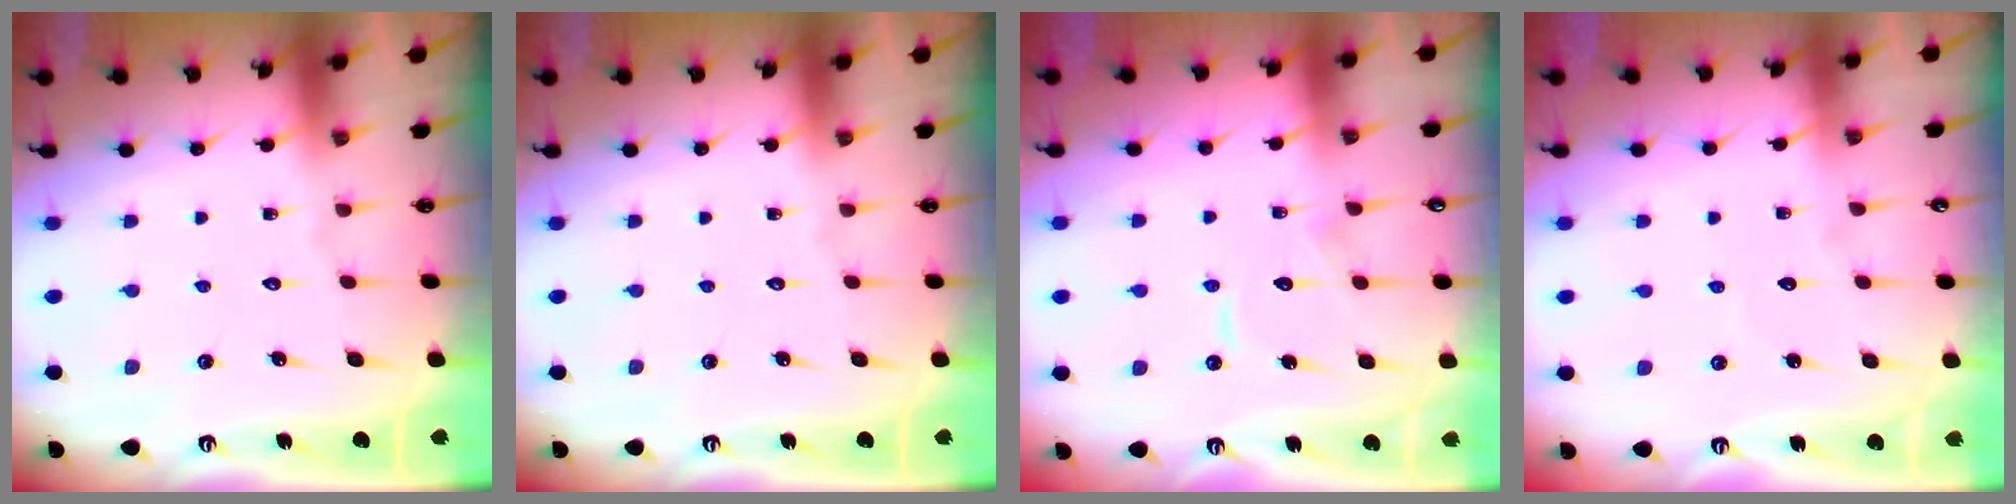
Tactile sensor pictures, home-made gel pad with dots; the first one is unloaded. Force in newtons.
{"total": 0.0}
{"total": 7.4, "press": 7.4, "slide": 0.7}
{"total": 2.9, "press": 2.9, "slide": 0.2}